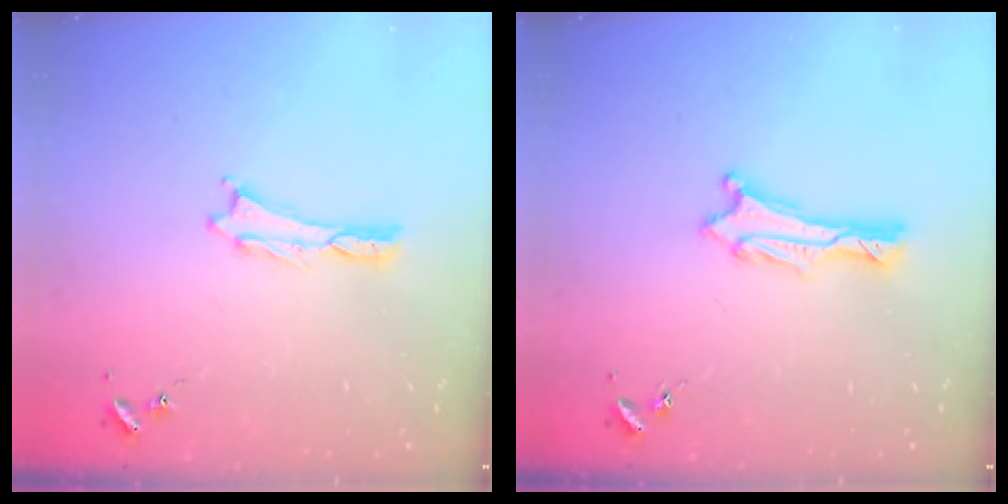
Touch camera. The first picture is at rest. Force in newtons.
{"total": 0.9, "press": 0.8, "slide": 0.1}